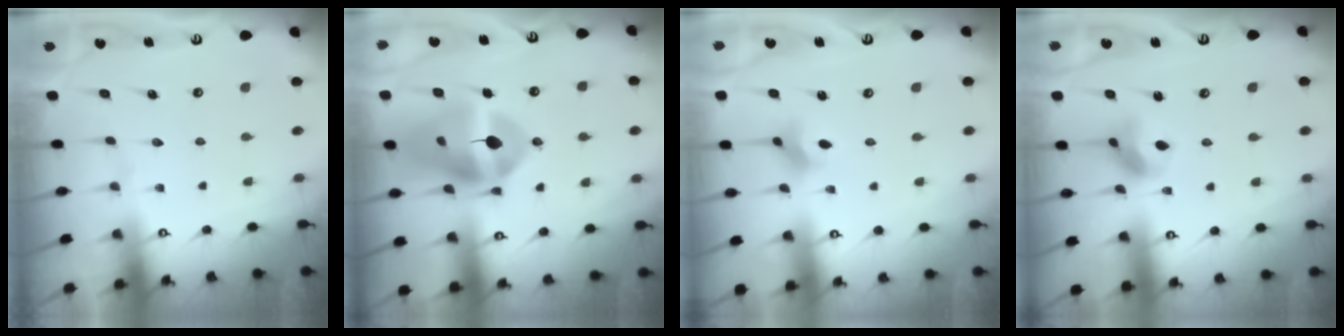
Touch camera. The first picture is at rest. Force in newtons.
{"total": 17.3, "press": 17.2, "slide": 1.7}
{"total": 2.6, "press": 2.6, "slide": 0.4}
{"total": 7.7, "press": 7.7, "slide": 0.9}